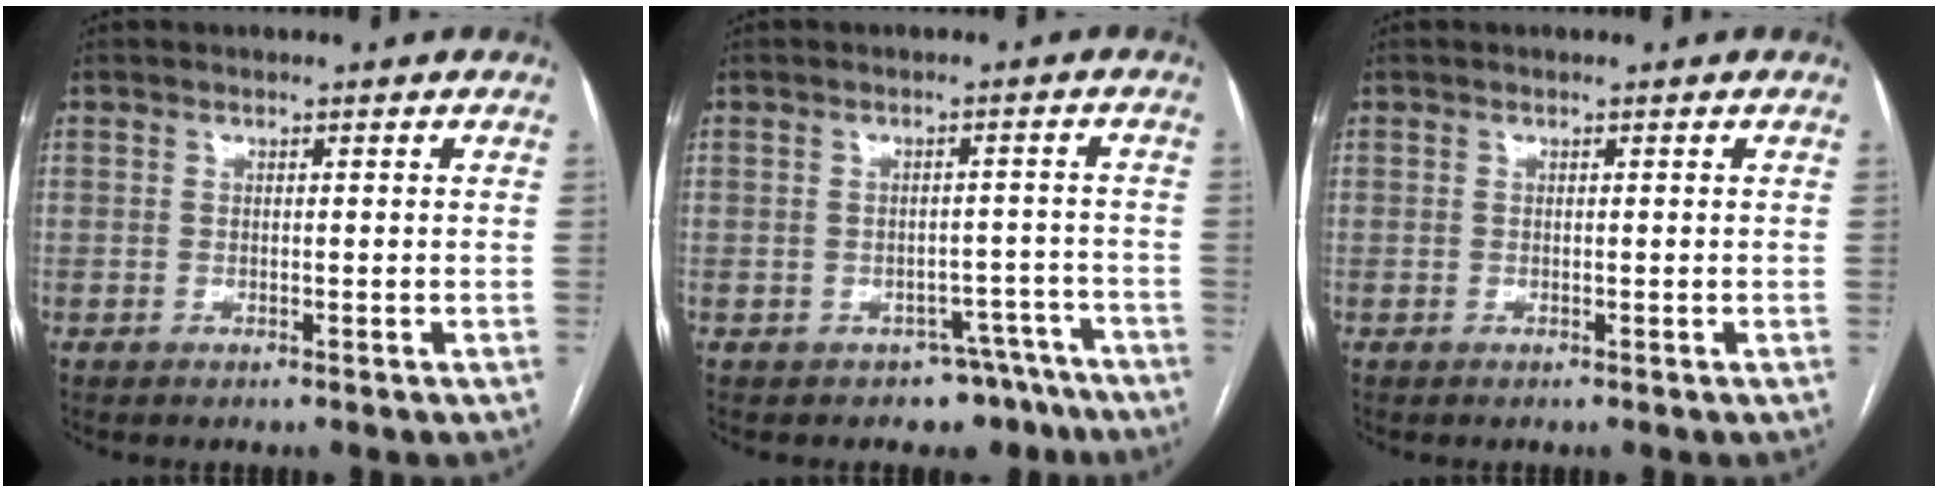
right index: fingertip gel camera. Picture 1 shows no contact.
{"total": 7.6, "force": [-5.9, 4.8, 0.0], "torque": [0.030, 0.039, -0.063]}
{"total": 0.0}